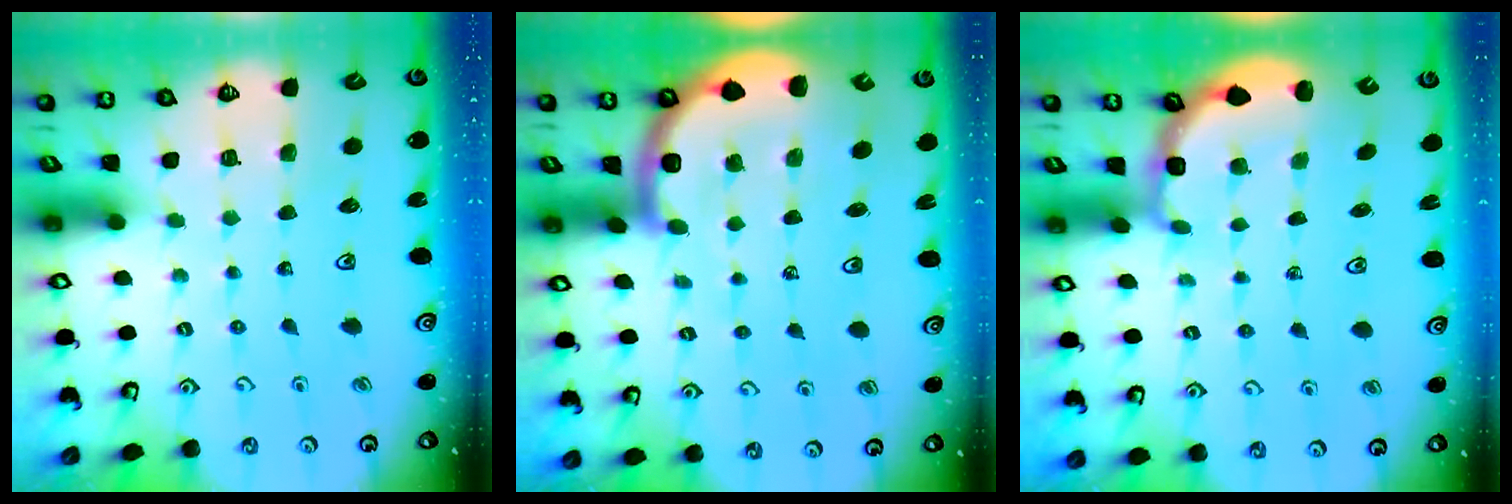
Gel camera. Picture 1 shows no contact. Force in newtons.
{"total": 7.8, "press": 7.6, "slide": 1.8}
{"total": 2.7, "press": 2.4, "slide": 1.4}